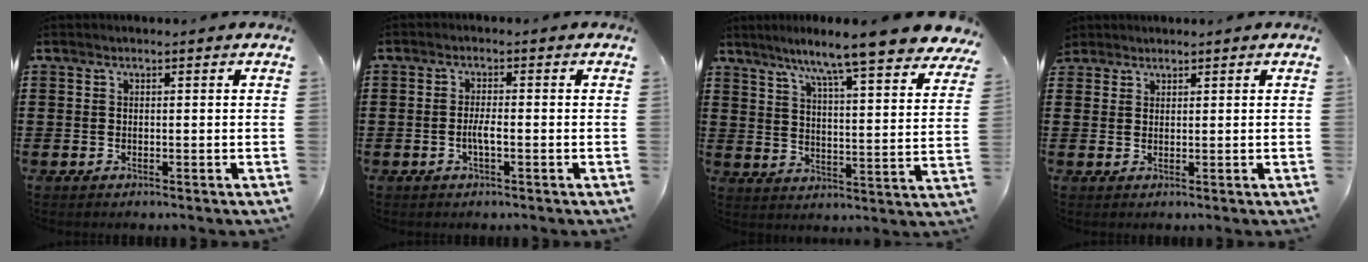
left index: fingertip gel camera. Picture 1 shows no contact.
{"total": 2.4, "force": [-0.8, 0.4, 2.2], "torque": [-0.047, -0.001, -0.018]}
{"total": 8.9, "force": [7.8, -0.8, 4.2], "torque": [-0.105, -0.056, 0.125]}
{"total": 1.6, "force": [1.5, 0.7, 0.0], "torque": [-0.005, 0.003, 0.031]}